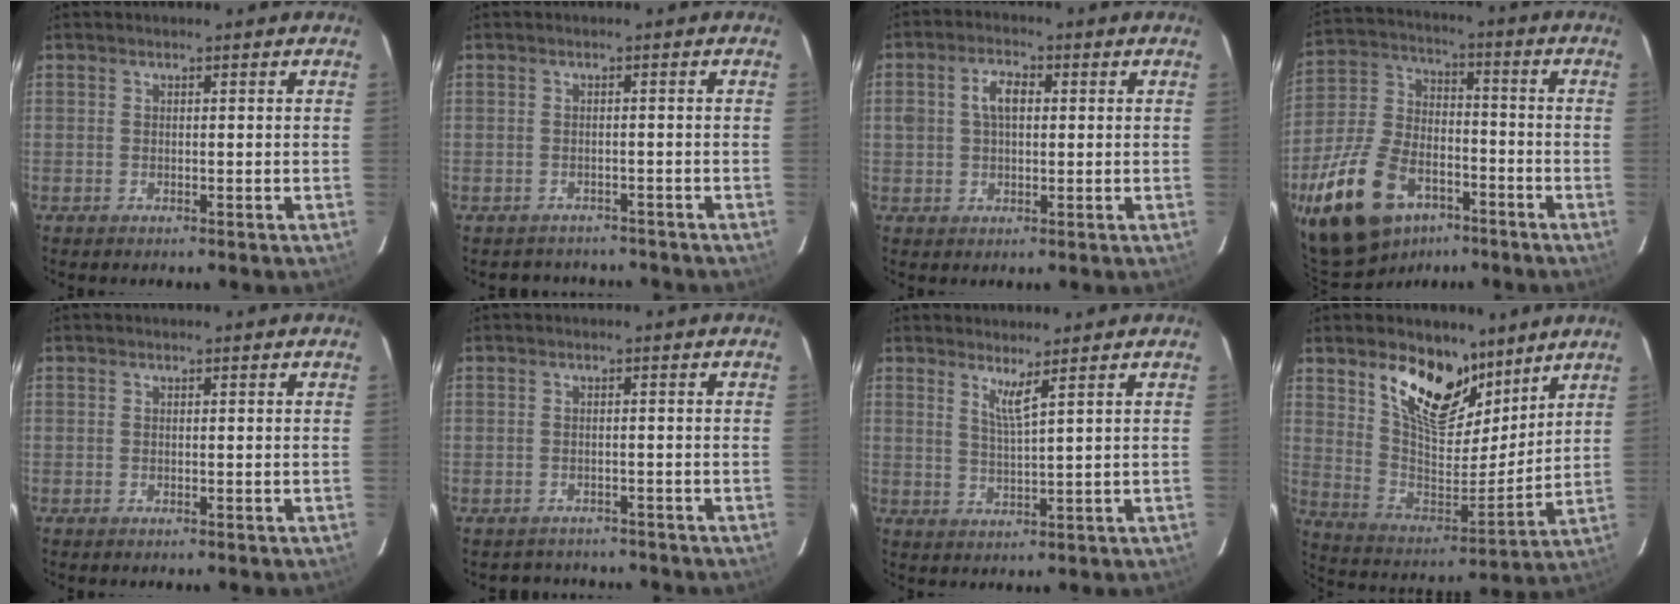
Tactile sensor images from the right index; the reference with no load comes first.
{"total": 5.7, "force": [-5.1, 2.5, 1.0], "torque": [-0.018, 0.000, -0.062]}
{"total": 5.2, "force": [0.9, 3.2, 3.9], "torque": [-0.070, 0.014, 0.019]}
{"total": 19.5, "force": [-11.3, 11.1, 11.4], "torque": [-0.255, -0.002, -0.190]}
{"total": 0.0}
{"total": 4.9, "force": [-4.4, 2.2, 0.5], "torque": [-0.011, 0.002, -0.057]}
{"total": 3.2, "force": [2.2, -0.7, 2.2], "torque": [-0.045, -0.012, 0.039]}
{"total": 17.4, "force": [11.2, 8.4, 10.3], "torque": [-0.180, -0.010, 0.203]}